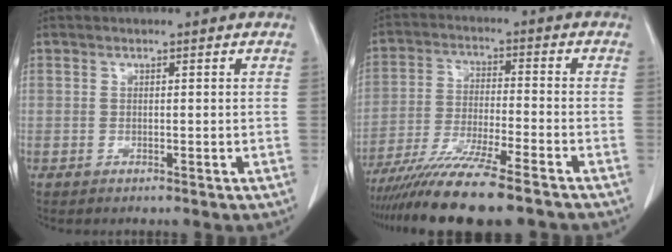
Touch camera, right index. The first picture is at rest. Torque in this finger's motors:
{"motor_torque": [1.07, -1.07, 1.04, 0.21]}